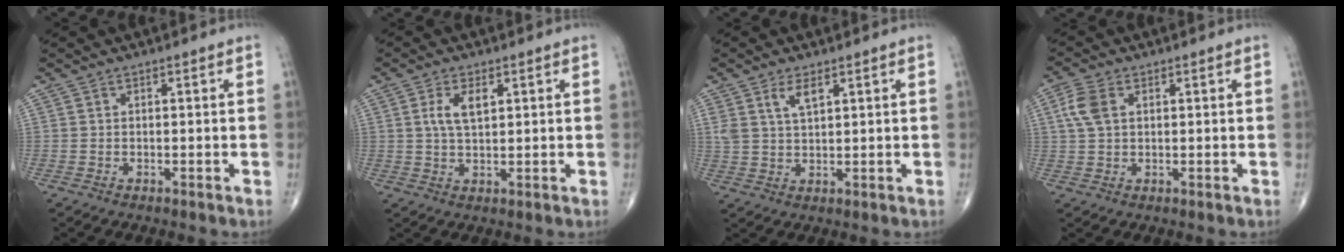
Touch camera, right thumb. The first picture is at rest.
{"total": 4.7, "force": [1.5, 2.2, 3.9], "torque": [-0.075, -0.002, 0.029]}
{"total": 4.3, "force": [2.4, 1.8, 3.1], "torque": [-0.059, -0.010, 0.050]}
{"total": 5.1, "force": [1.5, 3.0, 3.8], "torque": [-0.096, 0.011, 0.030]}